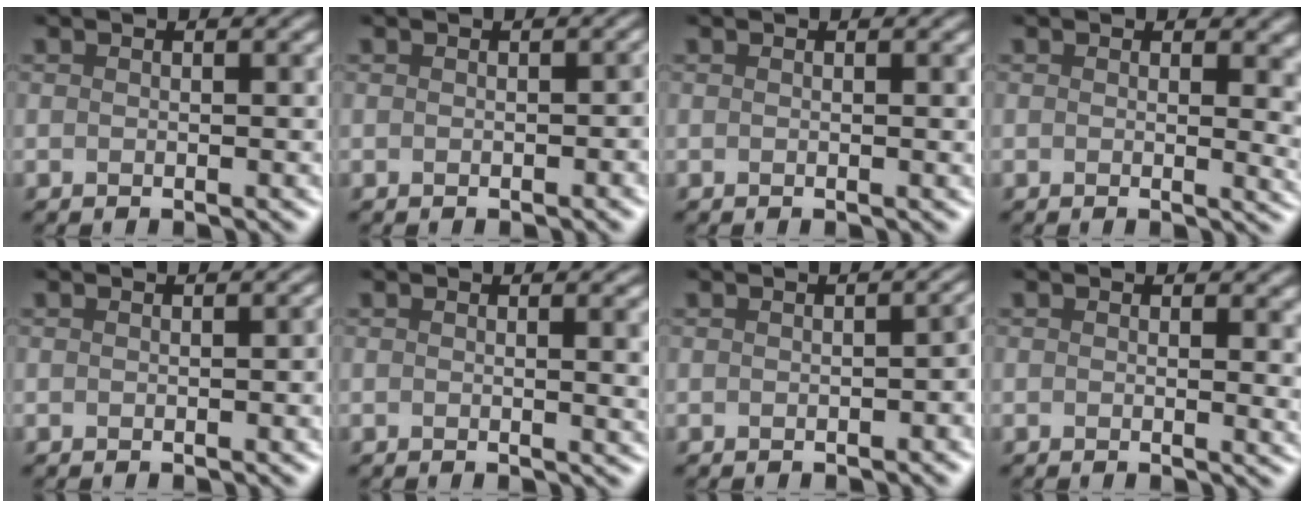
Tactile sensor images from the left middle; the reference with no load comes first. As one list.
[{"total": 0.8, "force": [-0.4, 0.3, 0.6], "torque": [-0.008, 0.002, -0.005]}, {"total": 0.0}, {"total": 4.0, "force": [0.5, 1.8, 3.5], "torque": [-0.030, 0.003, 0.002]}, {"total": 1.2, "force": [-0.4, 0.5, 1.0], "torque": [-0.008, 0.009, -0.009]}, {"total": 2.6, "force": [0.6, 1.2, 2.3], "torque": [-0.016, 0.003, -0.001]}, {"total": 2.3, "force": [-1.0, 0.9, 1.8], "torque": [-0.016, 0.000, -0.010]}, {"total": 1.4, "force": [0.5, 0.5, 1.2], "torque": [-0.015, -0.004, 0.004]}]